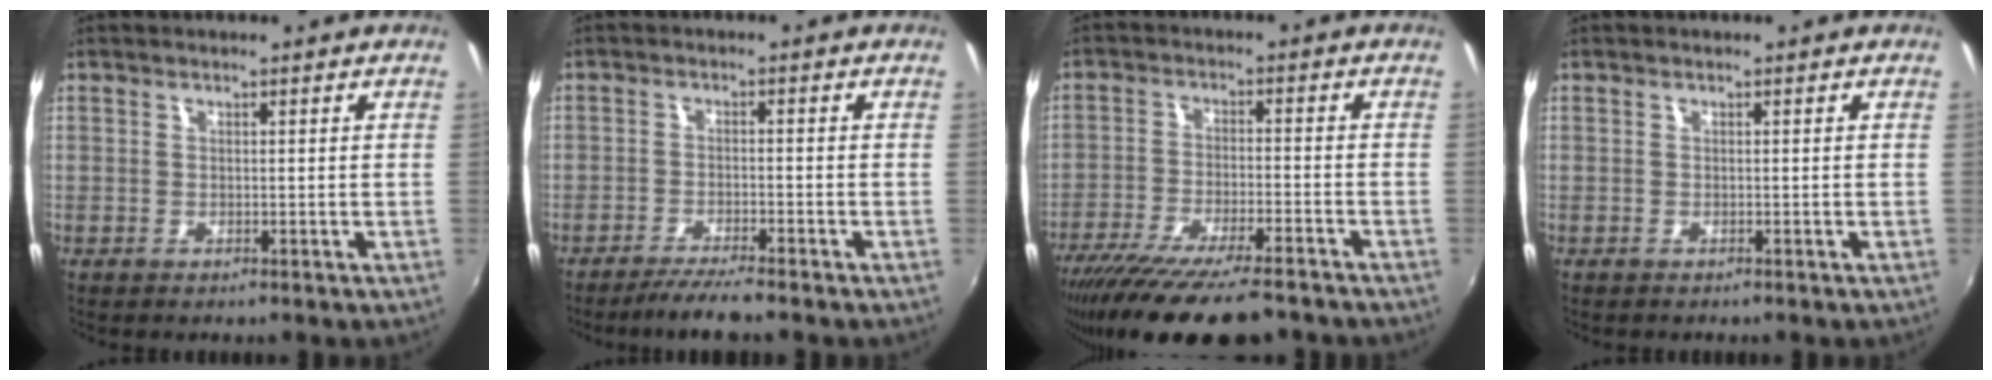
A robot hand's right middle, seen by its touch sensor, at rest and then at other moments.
{"total": 5.0, "force": [-4.4, -0.1, 2.4], "torque": [-0.061, -0.008, -0.078]}
{"total": 17.7, "force": [-14.4, 3.2, 9.8], "torque": [-0.193, -0.053, -0.230]}
{"total": 0.0}